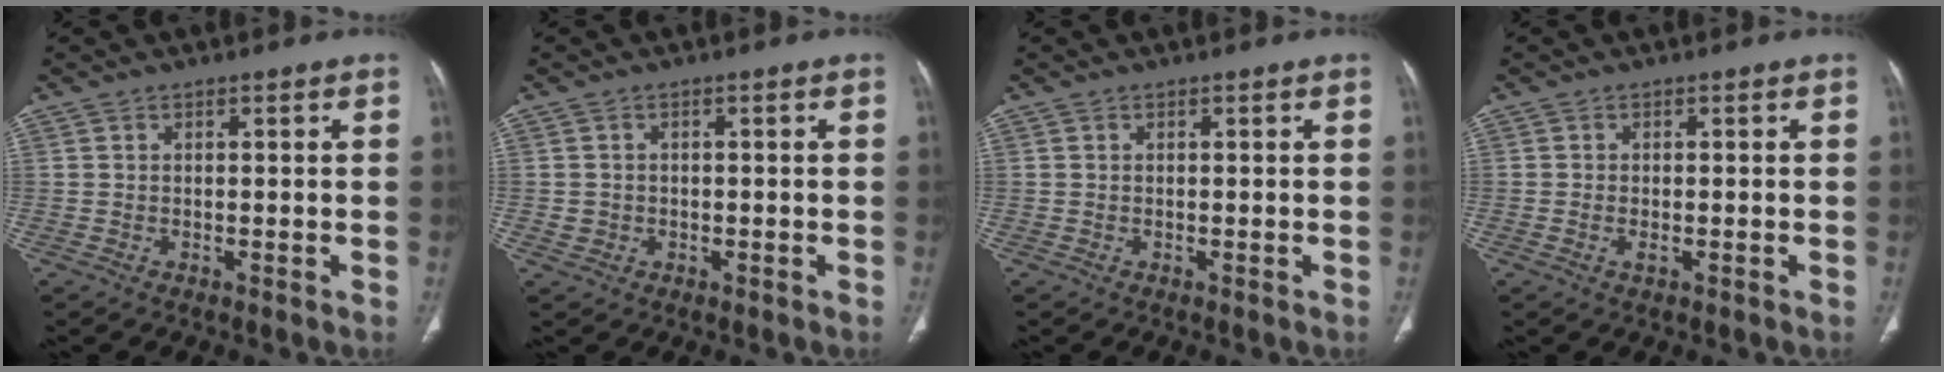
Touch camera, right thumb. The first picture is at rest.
{"total": 1.7, "force": [-0.4, 1.6, 0.4], "torque": [-0.002, 0.007, -0.001]}
{"total": 0.0}
{"total": 1.2, "force": [-0.5, 0.5, 1.0], "torque": [-0.023, 0.004, -0.008]}